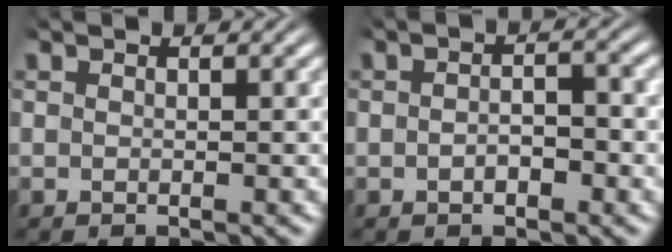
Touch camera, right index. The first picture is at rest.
{"total": 1.9, "force": [-0.8, 0.9, 1.5], "torque": [-0.017, 0.003, -0.017]}